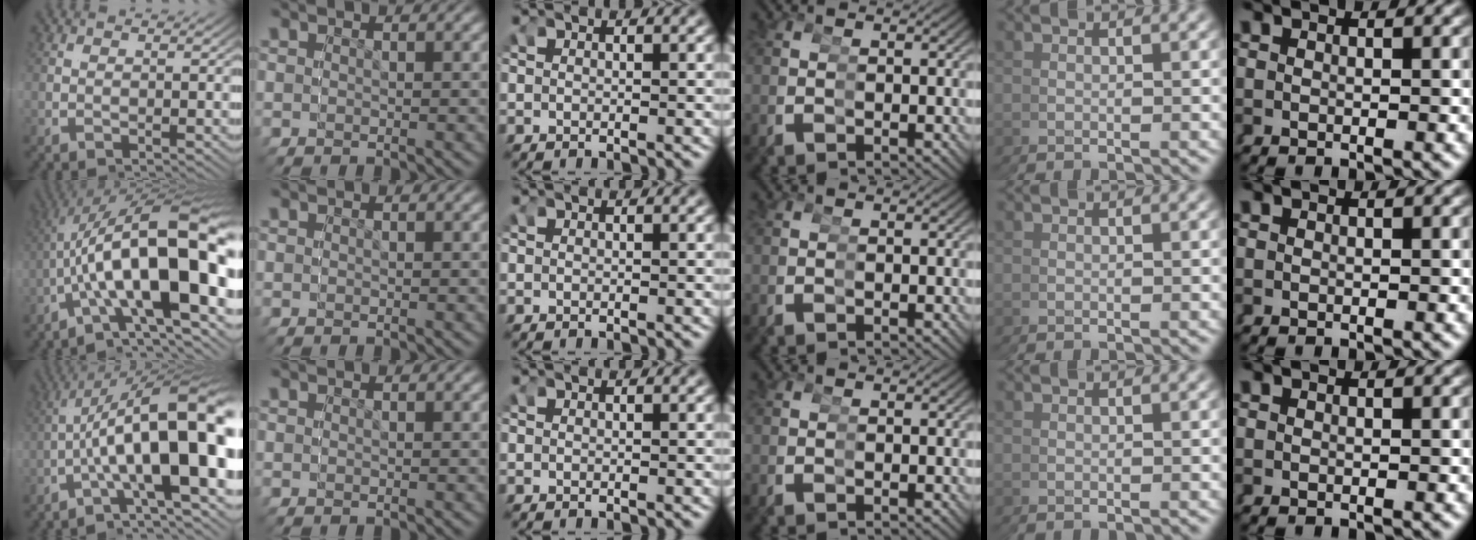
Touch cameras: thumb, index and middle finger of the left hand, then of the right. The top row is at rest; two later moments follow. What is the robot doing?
{"motion": "grasp_and_lifting", "object": "cubes"}